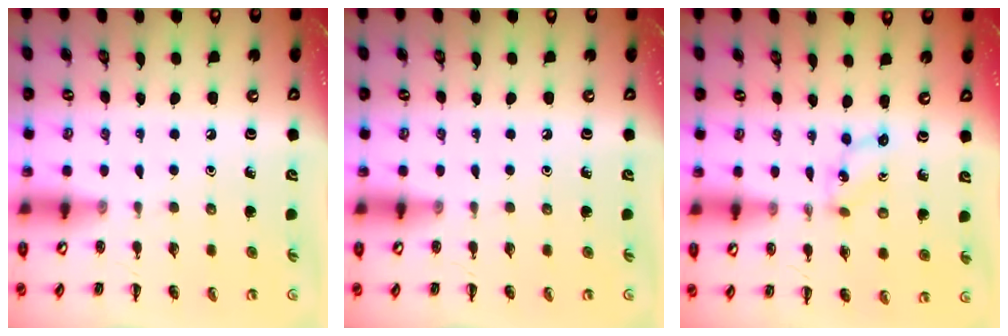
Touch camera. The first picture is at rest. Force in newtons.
{"total": 0.0}
{"total": 1.3, "press": 1.2, "slide": 0.5}